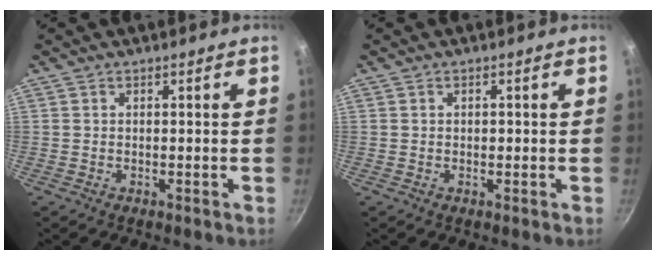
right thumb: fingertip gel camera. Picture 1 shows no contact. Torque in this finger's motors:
{"motor_torque": [-0.70, -0.16, -0.14, 0.33, -0.02]}